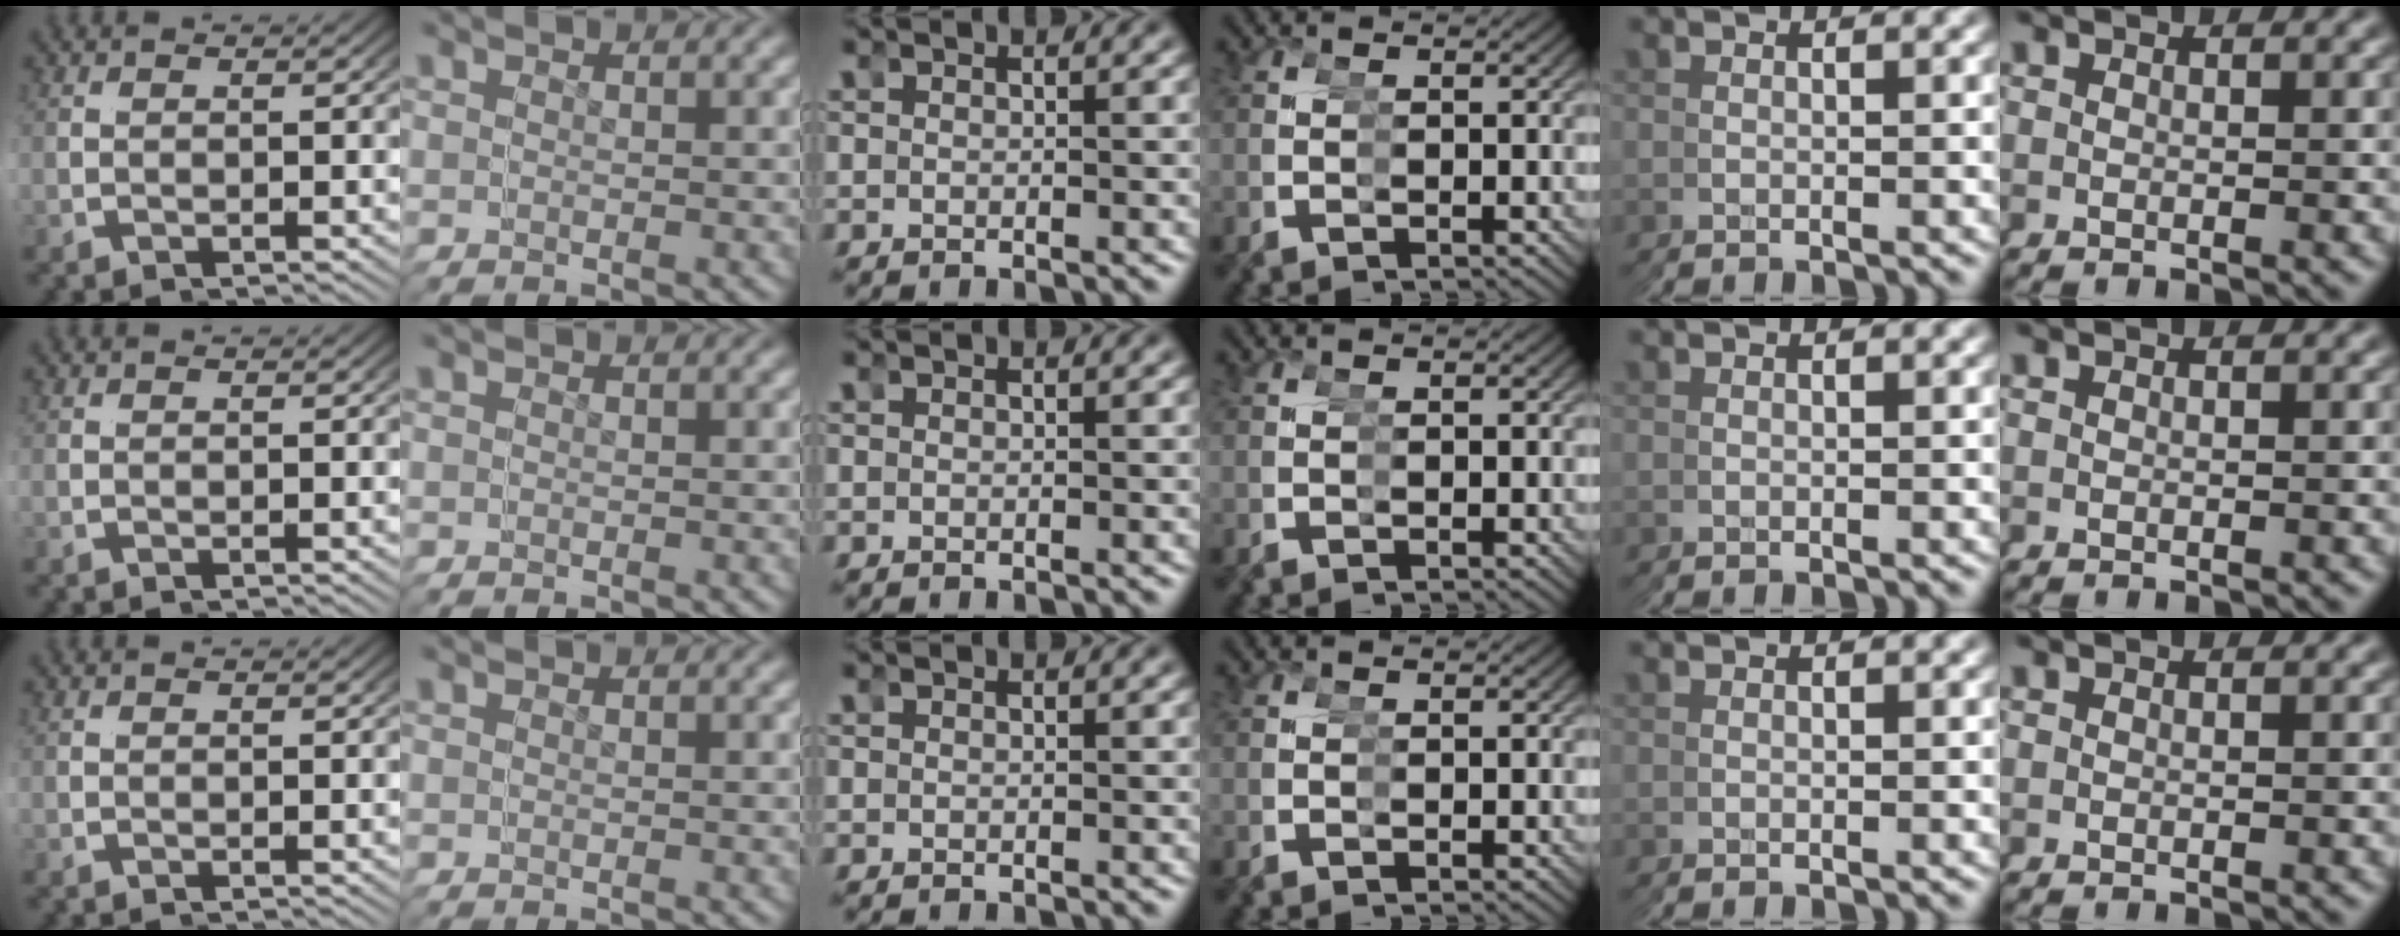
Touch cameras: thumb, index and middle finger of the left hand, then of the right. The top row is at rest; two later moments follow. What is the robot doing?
{"motion": "reach", "object": "toy banana"}